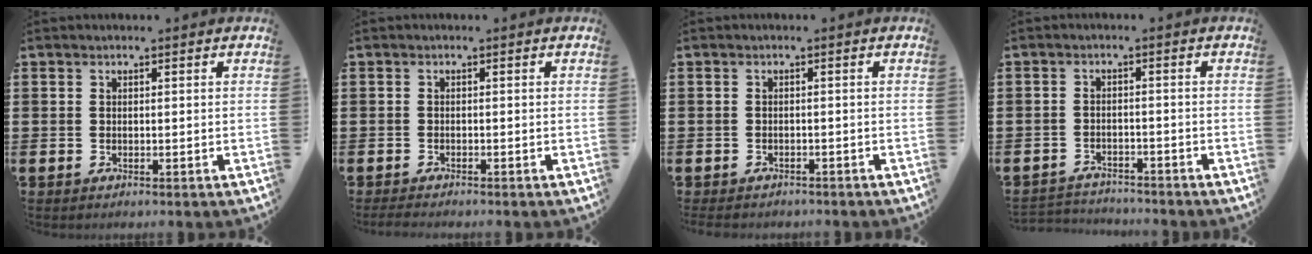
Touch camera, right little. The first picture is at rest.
{"total": 0.8, "force": [-0.7, 0.1, 0.4], "torque": [-0.009, -0.001, -0.014]}
{"total": 0.7, "force": [-0.7, 0.3, 0.1], "torque": [-0.006, 0.000, -0.015]}
{"total": 2.5, "force": [-2.4, 0.2, -0.3], "torque": [-0.003, 0.000, -0.054]}